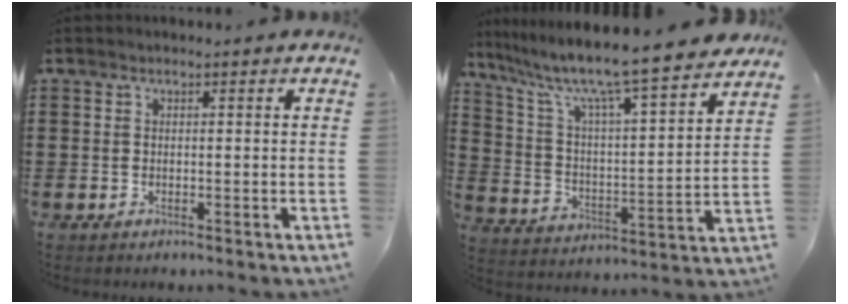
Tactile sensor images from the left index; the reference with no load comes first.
{"total": 9.3, "force": [8.1, -0.1, 4.5], "torque": [-0.123, -0.066, 0.130]}